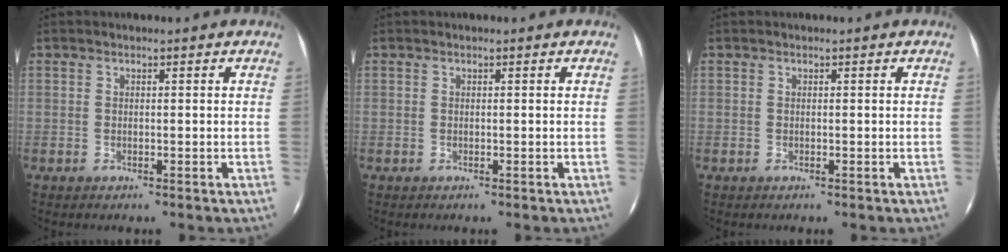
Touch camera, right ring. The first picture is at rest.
{"total": 0.0}
{"total": 0.0}